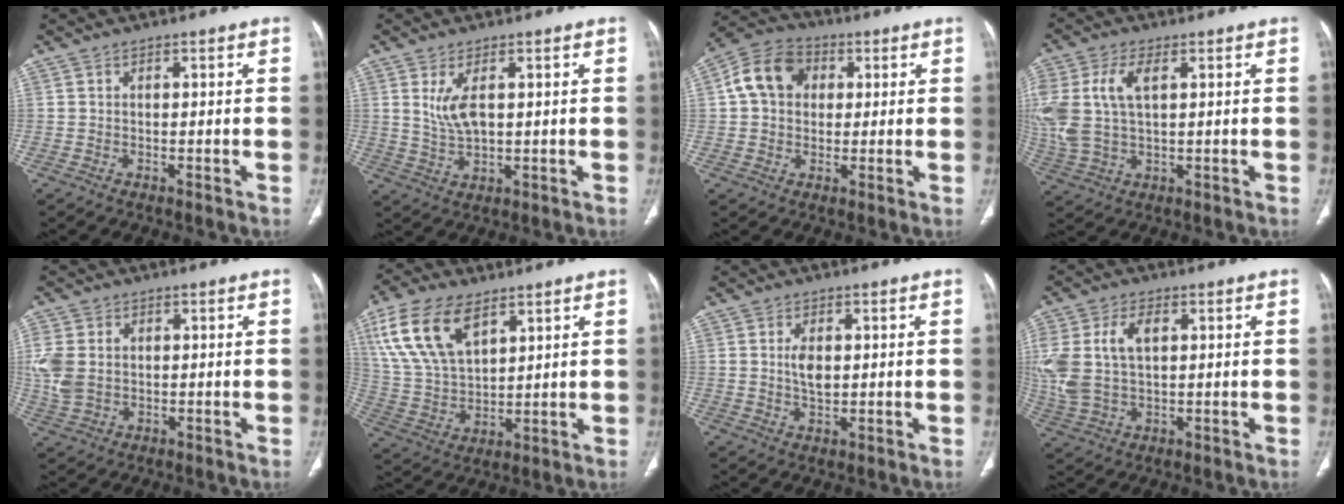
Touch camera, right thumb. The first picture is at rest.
{"total": 5.3, "force": [1.5, 2.3, 4.6], "torque": [-0.093, -0.010, 0.040]}
{"total": 10.4, "force": [2.0, 8.3, 6.0], "torque": [-0.094, 0.018, 0.024]}
{"total": 11.6, "force": [2.9, 6.3, 9.4], "torque": [-0.231, 0.012, 0.065]}
{"total": 7.2, "force": [0.7, 5.3, 4.8], "torque": [-0.115, 0.006, 0.021]}
{"total": 15.8, "force": [8.0, 8.4, 10.8], "torque": [-0.206, -0.018, 0.162]}
{"total": 4.0, "force": [0.6, 2.2, 3.2], "torque": [-0.054, -0.007, 0.014]}
{"total": 11.8, "force": [2.6, 7.0, 9.2], "torque": [-0.210, 0.012, 0.060]}